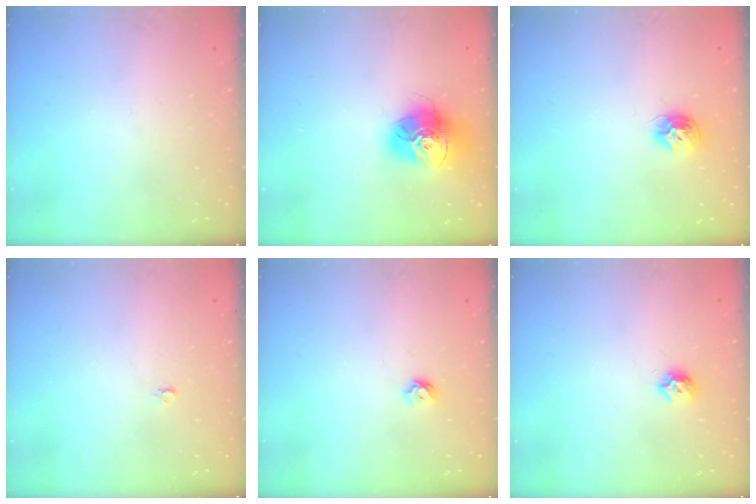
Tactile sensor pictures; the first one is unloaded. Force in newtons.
{"total": 15.7, "press": 15.7, "slide": 1.4}
{"total": 8.6, "press": 8.5, "slide": 0.1}
{"total": 2.2, "press": 2.2, "slide": 0.2}
{"total": 5.5, "press": 5.5, "slide": 0.7}
{"total": 6.4, "press": 6.4, "slide": 0.3}